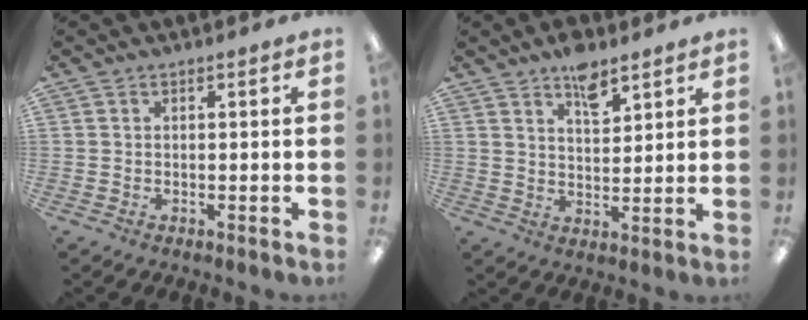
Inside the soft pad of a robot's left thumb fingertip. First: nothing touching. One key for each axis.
{"total": 7.1, "fx": 5.2, "fy": 3.2, "fz": 3.7, "tx": -0.046, "ty": -0.029, "tz": 0.089}